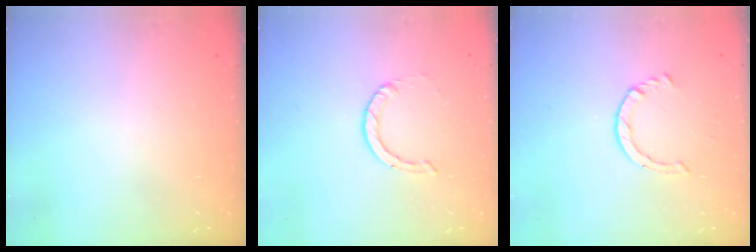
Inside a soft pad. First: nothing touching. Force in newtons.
{"total": 0.9, "press": 0.9, "slide": 0.1}
{"total": 2.6, "press": 2.6, "slide": 0.3}